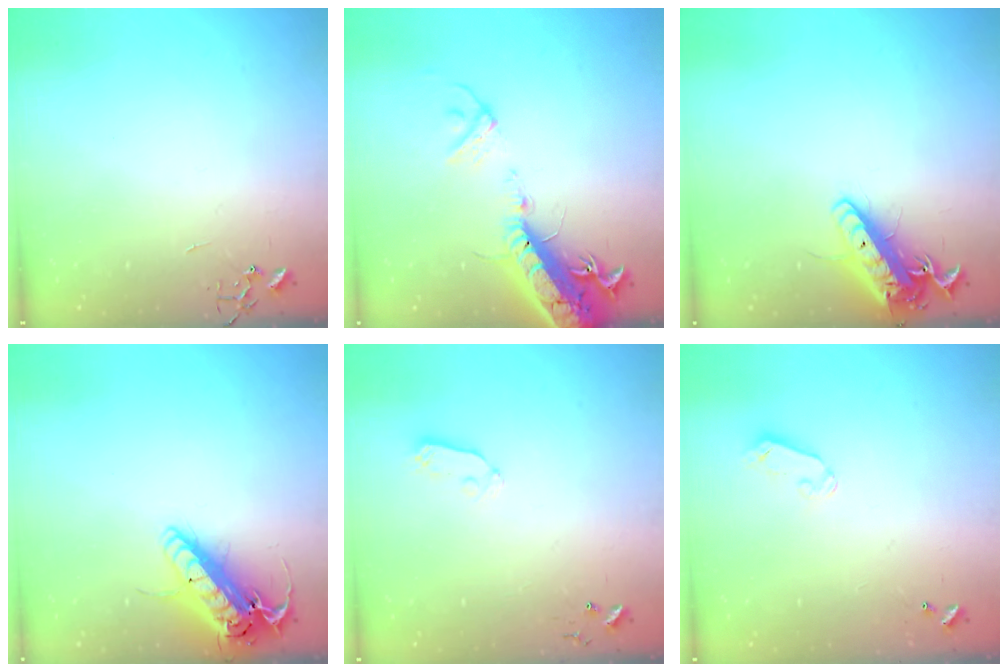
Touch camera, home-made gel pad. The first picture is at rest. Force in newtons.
{"total": 20.7, "press": 20.1, "slide": 4.8}
{"total": 16.0, "press": 15.7, "slide": 3.1}
{"total": 18.3, "press": 18.0, "slide": 3.3}
{"total": 5.6, "press": 5.6, "slide": 0.3}
{"total": 4.0, "press": 4.0, "slide": 0.4}